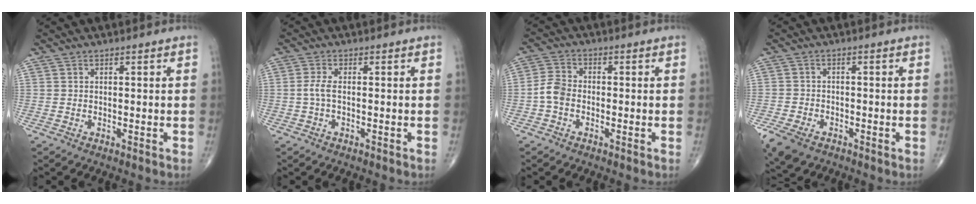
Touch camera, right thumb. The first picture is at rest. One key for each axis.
{"total": 2.4, "fx": -0.3, "fy": 0.9, "fz": 2.2, "tx": -0.056, "ty": -0.001, "tz": -0.008}
{"total": 4.3, "fx": -1.3, "fy": 3.0, "fz": 2.7, "tx": -0.056, "ty": 0.014, "tz": -0.035}
{"total": 8.1, "fx": -4.6, "fy": 5.2, "fz": 4.3, "tx": -0.097, "ty": 0.006, "tz": -0.075}